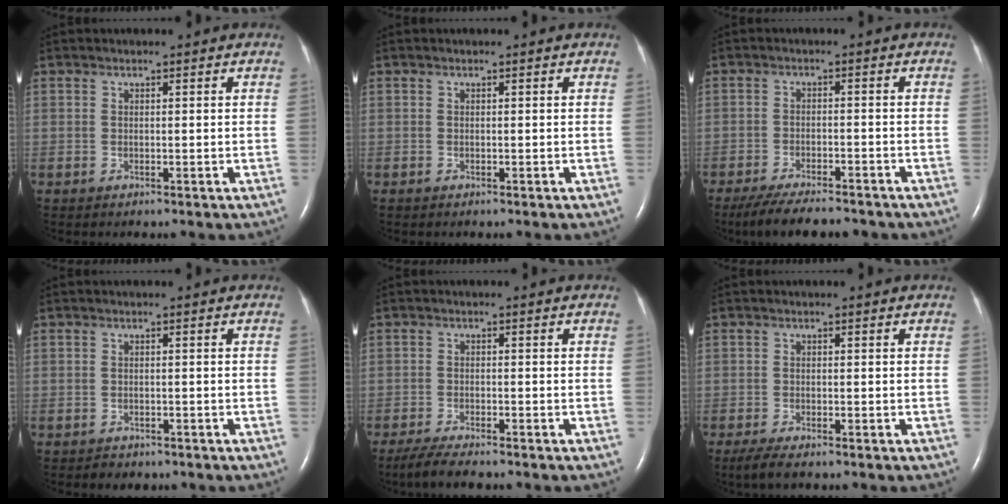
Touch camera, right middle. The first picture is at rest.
{"total": 0.0}
{"total": 11.0, "force": [-9.6, 2.2, 5.0], "torque": [-0.082, -0.014, -0.142]}
{"total": 1.7, "force": [-1.4, 1.0, 0.2], "torque": [-0.010, 0.001, -0.018]}
{"total": 4.9, "force": [-4.1, 0.5, 2.7], "torque": [-0.056, -0.016, -0.070]}
{"total": 2.9, "force": [-2.3, 0.3, 1.7], "torque": [-0.045, -0.011, -0.042]}